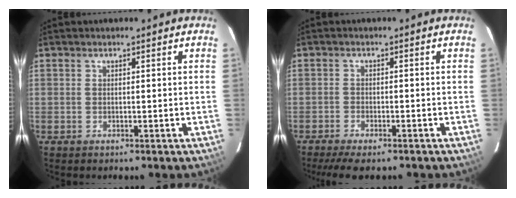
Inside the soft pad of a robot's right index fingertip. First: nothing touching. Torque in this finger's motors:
{"motor_torque": [0.63, -0.49, 0.19, 0.04]}